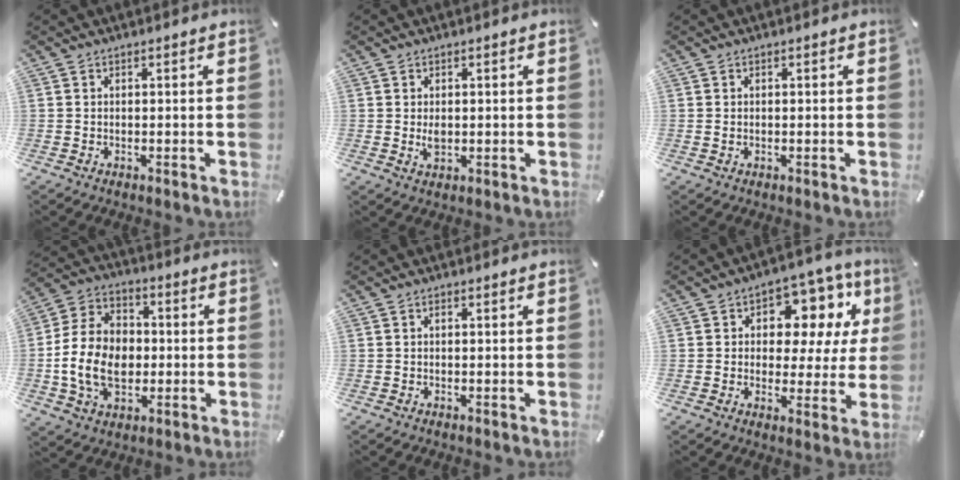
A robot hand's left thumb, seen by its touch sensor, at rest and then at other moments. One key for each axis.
{"total": 2.1, "fx": 0.0, "fy": 1.5, "fz": 1.5, "tx": -0.031, "ty": -0.005, "tz": -0.003}
{"total": 0.9, "fx": -0.2, "fy": 0.6, "fz": 0.6, "tx": -0.012, "ty": 0.002, "tz": -0.004}
{"total": 14.4, "fx": -2.5, "fy": 10.9, "fz": 9.1, "tx": -0.211, "ty": 0.018, "tz": -0.043}
{"total": 0.0}
{"total": 12.3, "fx": 5.2, "fy": 8.3, "fz": 7.5, "tx": -0.103, "ty": -0.036, "tz": 0.093}